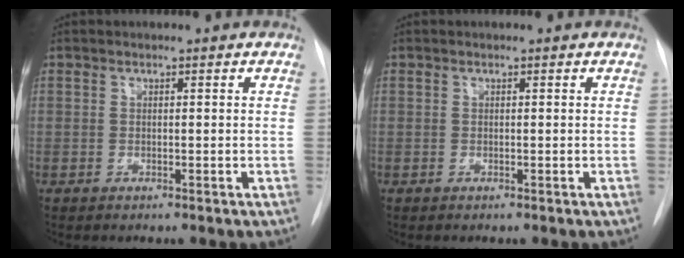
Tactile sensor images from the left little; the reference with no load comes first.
{"total": 0.0}